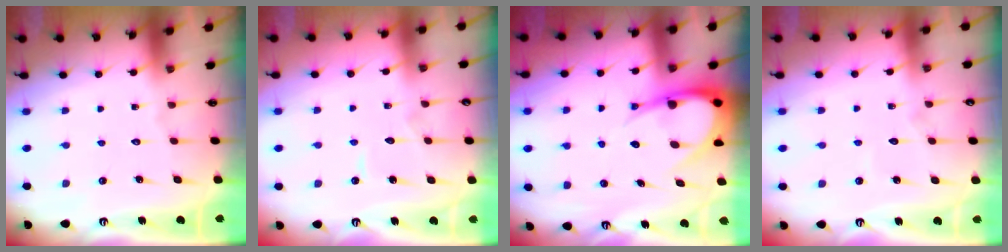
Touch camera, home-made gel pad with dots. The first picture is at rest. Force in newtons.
{"total": 3.7, "press": 3.7, "slide": 0.1}
{"total": 10.0, "press": 9.9, "slide": 0.9}
{"total": 4.1, "press": 4.0, "slide": 0.3}